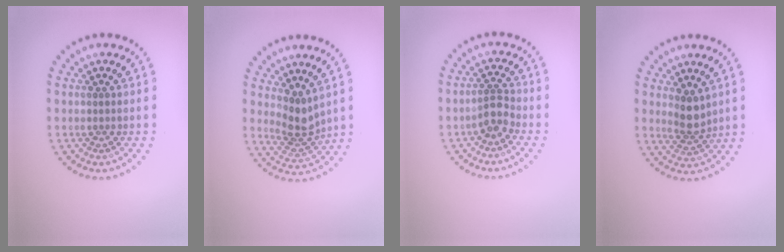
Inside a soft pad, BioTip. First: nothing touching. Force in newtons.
{"total": 2.9, "press": 2.2, "slide": 1.8}
{"total": 2.1, "press": 1.7, "slide": 1.2}
{"total": 2.4, "press": 1.9, "slide": 1.4}